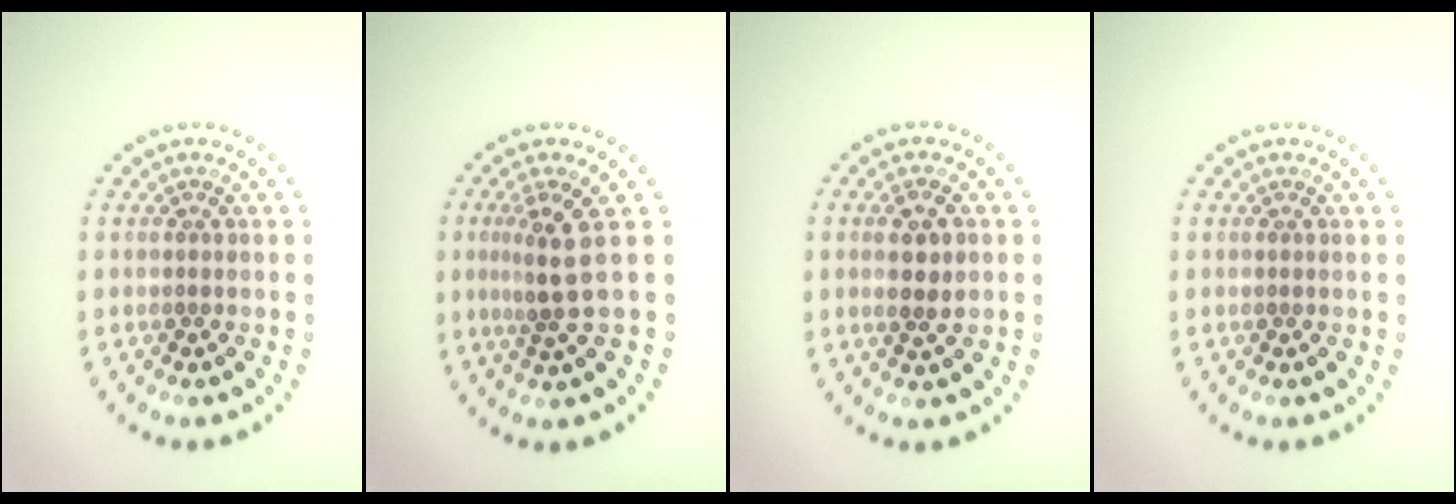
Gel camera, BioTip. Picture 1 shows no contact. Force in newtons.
{"total": 3.2, "press": 2.3, "slide": 2.2}
{"total": 1.9, "press": 1.8, "slide": 0.6}
{"total": 0.0}